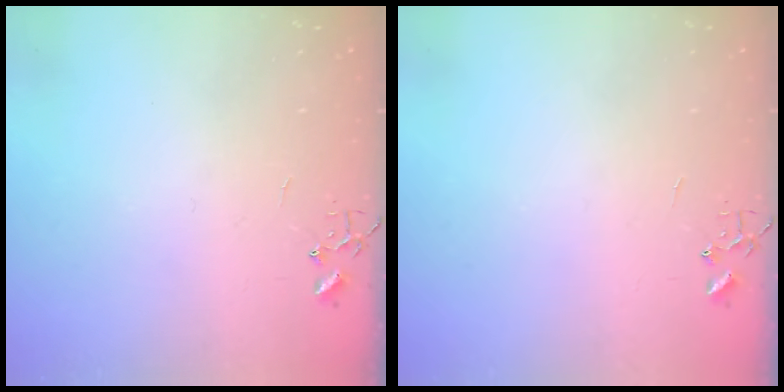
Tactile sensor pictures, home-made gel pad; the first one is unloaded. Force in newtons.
{"total": 0.0}